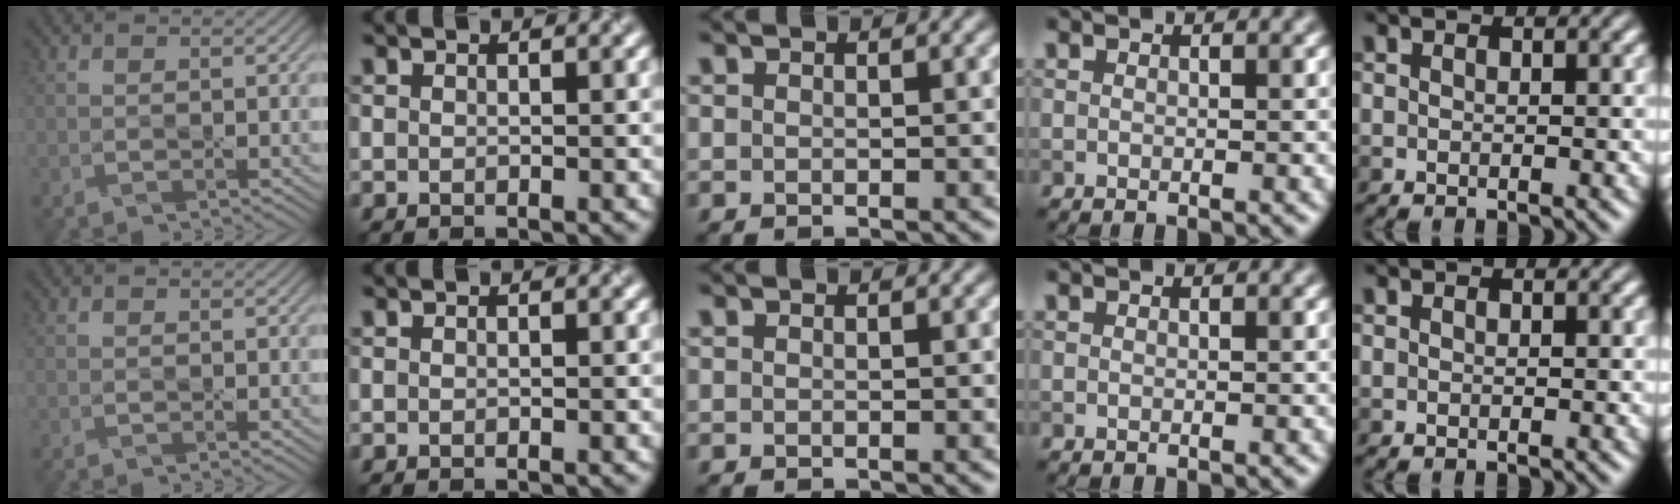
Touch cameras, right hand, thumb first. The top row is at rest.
{}